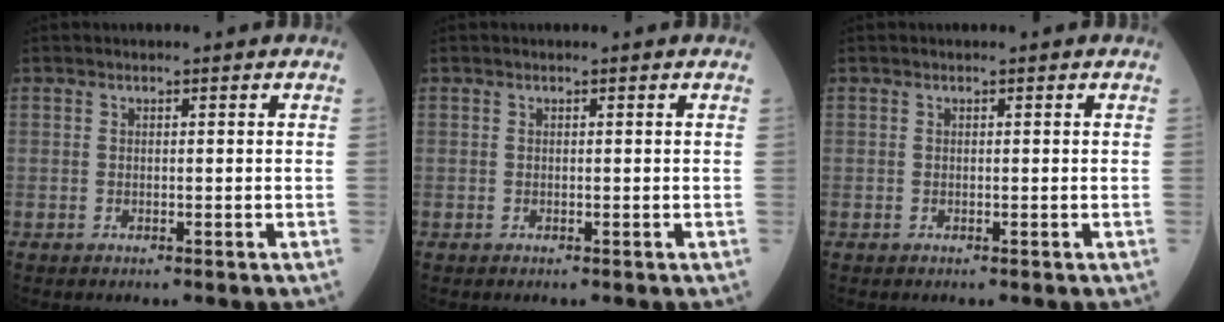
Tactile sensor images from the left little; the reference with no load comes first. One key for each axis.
{"total": 0.0}
{"total": 0.0}